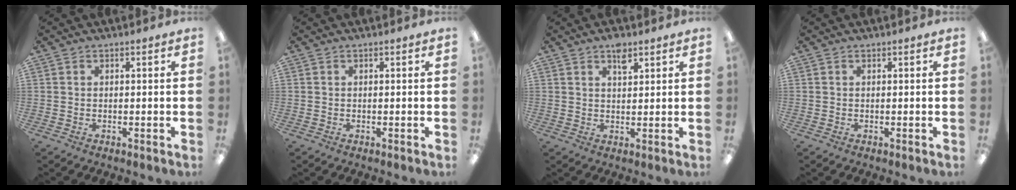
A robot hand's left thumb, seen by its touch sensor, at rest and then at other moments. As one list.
[{"total": 0.0}, {"total": 4.0, "force": [2.7, 1.8, 2.5], "torque": [-0.030, -0.009, 0.043]}, {"total": 0.0}]